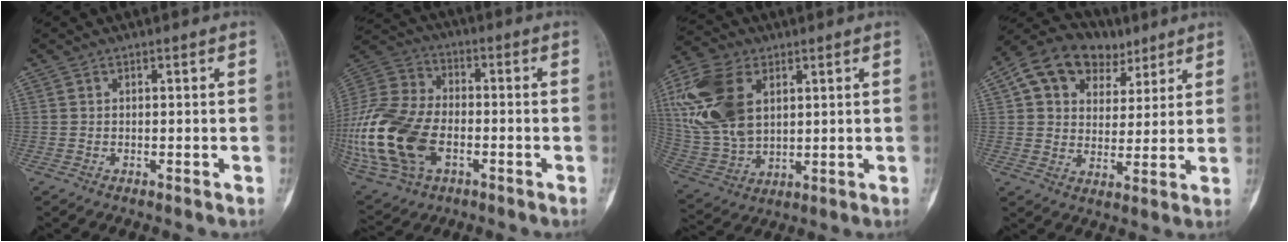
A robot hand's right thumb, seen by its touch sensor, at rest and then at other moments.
{"total": 27.4, "force": [-6.4, 17.6, 20.0], "torque": [-0.493, -0.007, -0.109]}
{"total": 18.8, "force": [5.5, 12.0, 13.4], "torque": [-0.284, -0.011, 0.110]}
{"total": 15.1, "force": [7.1, 10.9, 7.7], "torque": [-0.095, 0.003, 0.118]}